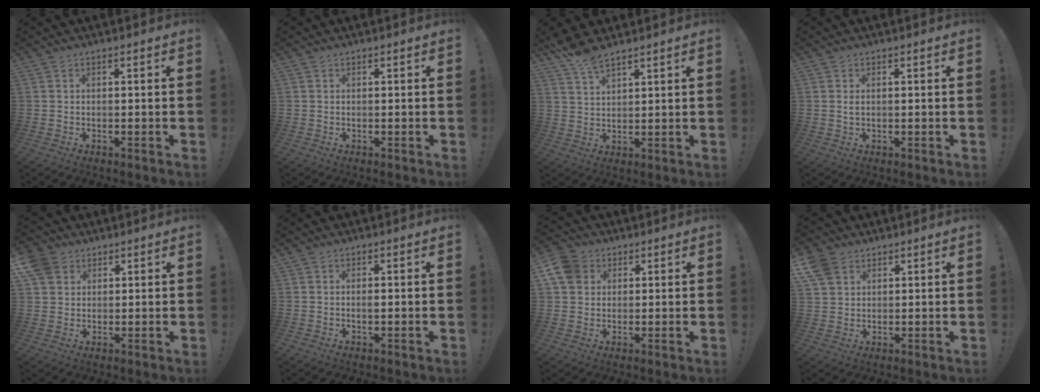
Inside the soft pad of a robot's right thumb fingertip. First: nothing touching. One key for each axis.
{"total": 0.0}
{"total": 6.3, "fx": 5.4, "fy": 1.5, "fz": 2.9, "tx": -0.053, "ty": -0.034, "tz": 0.101}
{"total": 1.0, "fx": 0.1, "fy": 0.5, "fz": 0.9, "tx": -0.014, "ty": 0.000, "tz": 0.001}
{"total": 6.8, "fx": 3.4, "fy": 5.4, "fz": 2.2, "tx": -0.047, "ty": -0.016, "tz": 0.068}
{"total": 0.7, "fx": -0.1, "fy": 0.1, "fz": 0.7, "tx": -0.005, "ty": -0.003, "tz": -0.004}
{"total": 8.6, "fx": 3.3, "fy": 7.3, "fz": 3.3, "tx": -0.067, "ty": -0.009, "tz": 0.069}
{"total": 6.6, "fx": 3.9, "fy": 4.7, "fz": 2.7, "tx": -0.059, "ty": -0.015, "tz": 0.077}